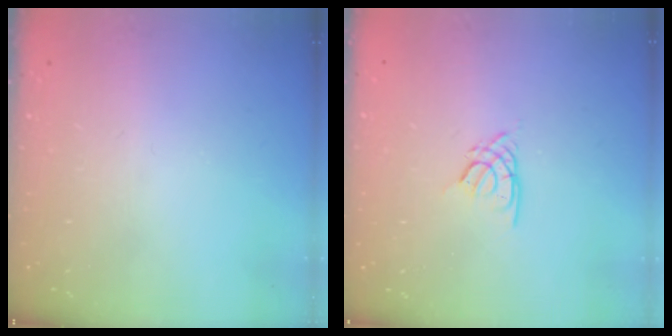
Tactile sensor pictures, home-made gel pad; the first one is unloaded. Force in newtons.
{"total": 2.2, "press": 2.1, "slide": 0.5}